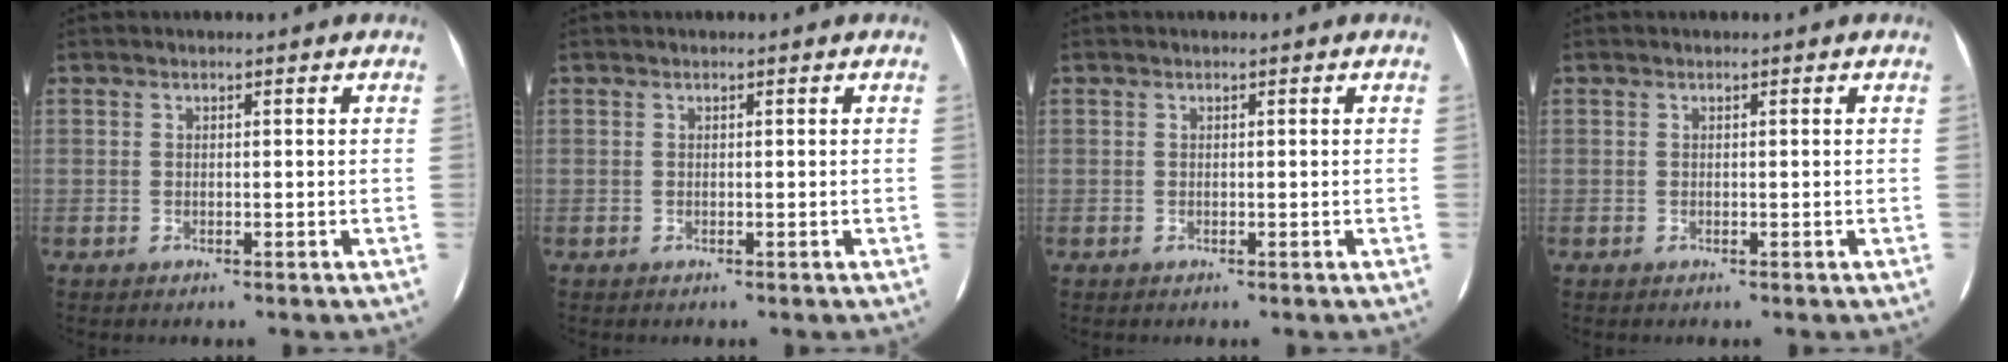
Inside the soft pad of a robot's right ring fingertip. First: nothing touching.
{"total": 0.0}
{"total": 0.0}
{"total": 0.0}